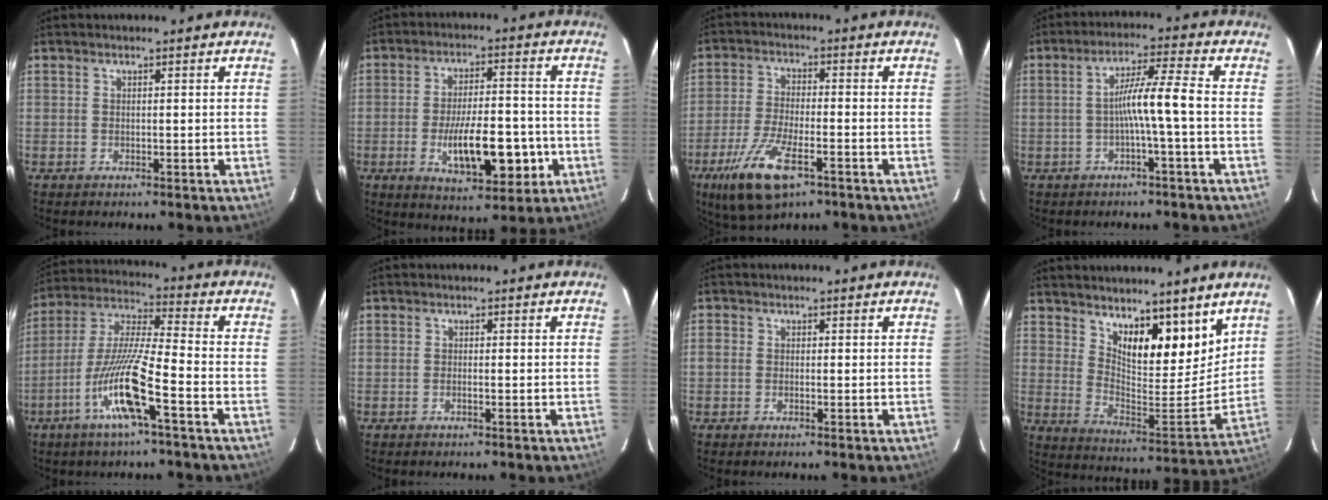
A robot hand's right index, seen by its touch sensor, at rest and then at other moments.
{"total": 12.8, "force": [-3.6, 4.2, 11.6], "torque": [-0.189, 0.002, -0.049]}
{"total": 10.8, "force": [-5.9, 3.1, 8.5], "torque": [-0.176, -0.021, -0.101]}
{"total": 6.5, "force": [-1.1, -0.9, 6.4], "torque": [-0.112, 0.016, -0.019]}
{"total": 13.6, "force": [-5.7, 0.3, 12.3], "torque": [-0.253, -0.006, -0.113]}
{"total": 0.6, "force": [-0.2, 0.0, 0.6], "torque": [-0.012, 0.000, -0.004]}
{"total": 1.5, "force": [-0.4, 1.0, 1.0], "torque": [-0.025, 0.003, -0.006]}
{"total": 12.4, "force": [8.1, 4.3, 8.3], "torque": [-0.124, -0.011, 0.147]}